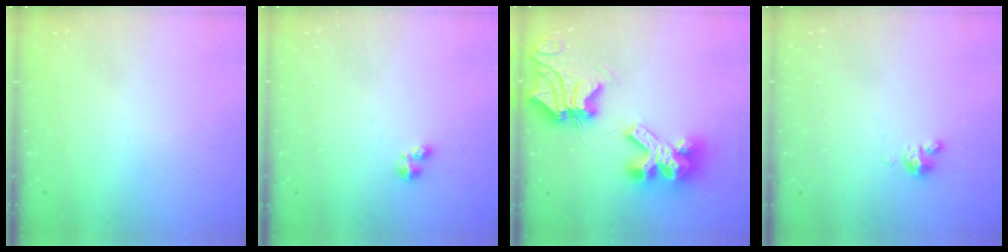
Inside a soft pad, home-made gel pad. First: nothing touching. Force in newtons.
{"total": 1.9, "press": 1.9, "slide": 0.4}
{"total": 15.4, "press": 15.3, "slide": 2.1}
{"total": 2.8, "press": 2.8, "slide": 0.2}